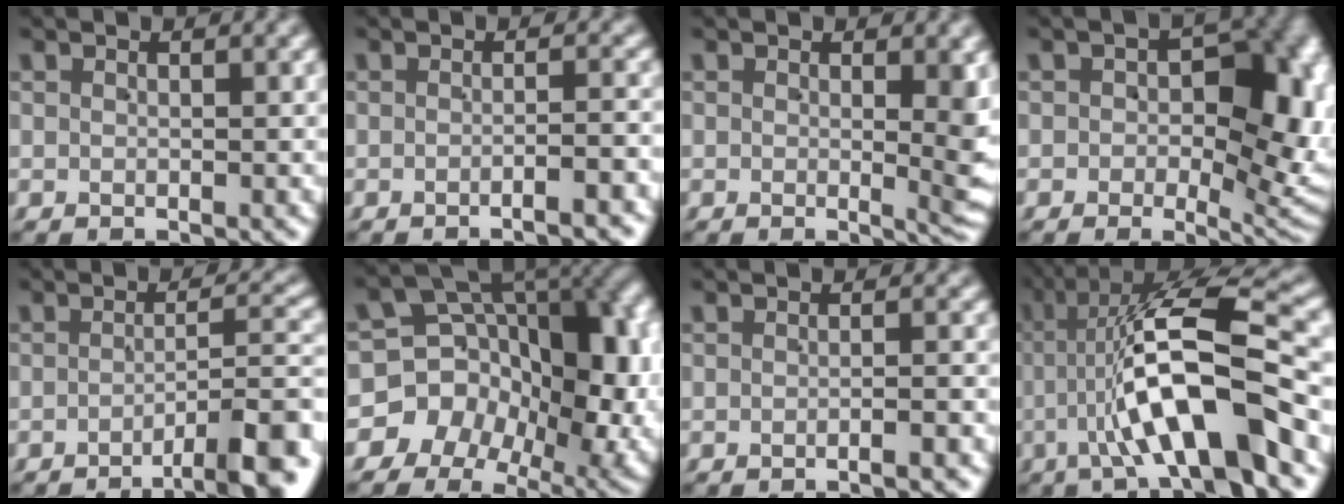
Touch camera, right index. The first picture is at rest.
{"total": 1.9, "force": [-1.6, -0.2, 1.0], "torque": [-0.007, 0.011, -0.034]}
{"total": 2.7, "force": [0.3, 0.4, 2.7], "torque": [-0.026, -0.010, 0.006]}
{"total": 9.3, "force": [-0.6, 5.4, 7.6], "torque": [-0.060, -0.010, -0.013]}
{"total": 6.0, "force": [-3.6, 0.9, 4.8], "torque": [-0.057, 0.001, -0.056]}
{"total": 17.6, "force": [-0.4, 13.7, 11.1], "torque": [-0.219, -0.029, -0.009]}
{"total": 1.4, "force": [-1.2, -0.3, 0.6], "torque": [-0.004, 0.010, -0.027]}
{"total": 12.2, "force": [-1.3, 3.9, 11.5], "torque": [-0.186, 0.002, -0.015]}